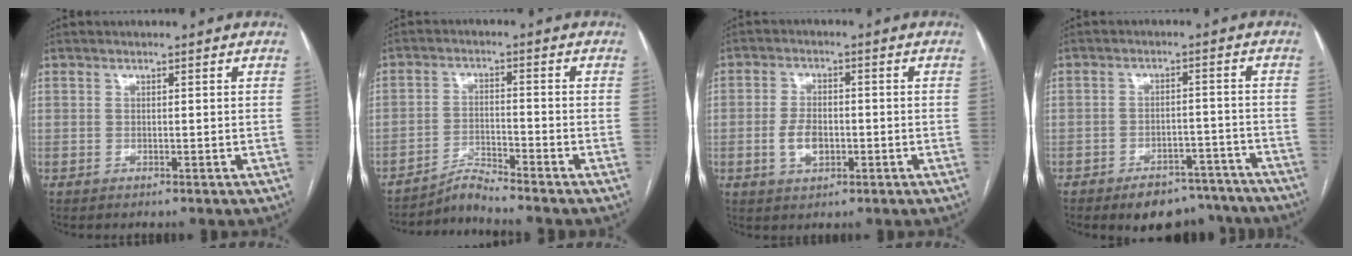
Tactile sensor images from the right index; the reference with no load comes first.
{"total": 4.2, "force": [-4.0, -1.4, 0.0], "torque": [-0.007, -0.018, -0.072]}
{"total": 4.9, "force": [-1.2, 2.8, 3.8], "torque": [-0.076, 0.005, -0.017]}
{"total": 11.0, "force": [-9.3, 4.8, 3.4], "torque": [-0.021, 0.019, -0.118]}